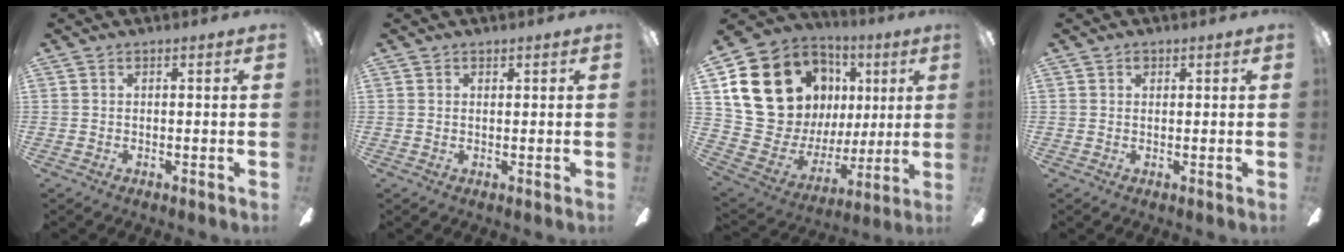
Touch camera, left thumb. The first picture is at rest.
{"total": 0.7, "force": [0.4, 0.5, 0.1], "torque": [-0.003, 0.002, 0.008]}
{"total": 21.2, "force": [9.9, 15.9, 10.0], "torque": [-0.192, -0.053, 0.212]}
{"total": 1.1, "force": [0.6, 0.8, 0.4], "torque": [-0.002, 0.000, 0.010]}